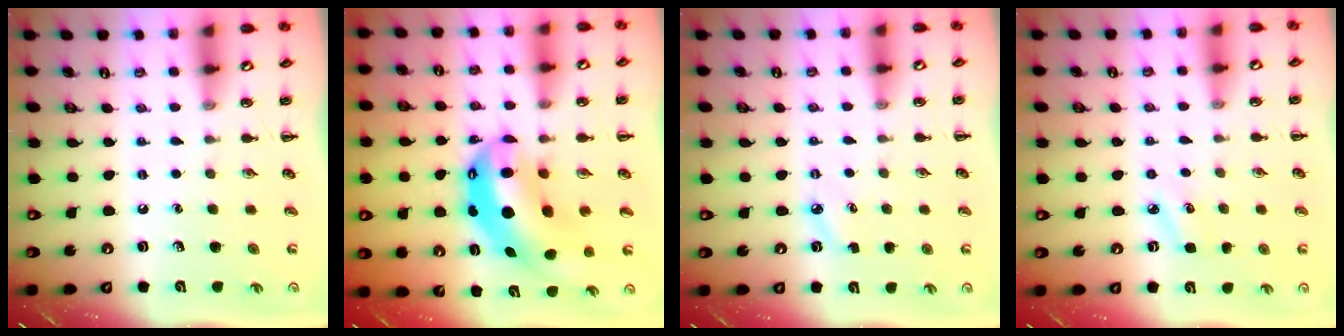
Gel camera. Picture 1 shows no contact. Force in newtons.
{"total": 12.9, "press": 12.5, "slide": 3.4}
{"total": 2.8, "press": 2.7, "slide": 0.7}
{"total": 4.4, "press": 4.2, "slide": 1.3}